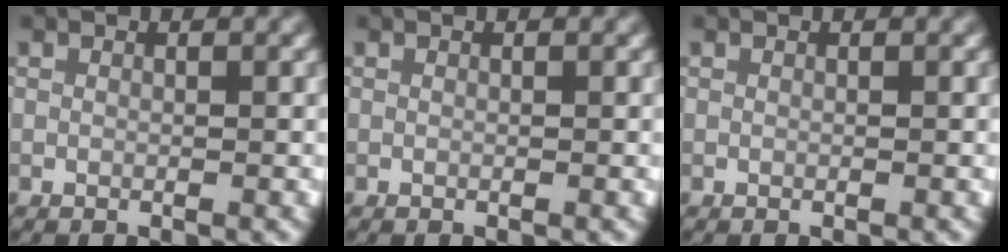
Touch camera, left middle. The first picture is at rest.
{"total": 0.0}
{"total": 0.0}